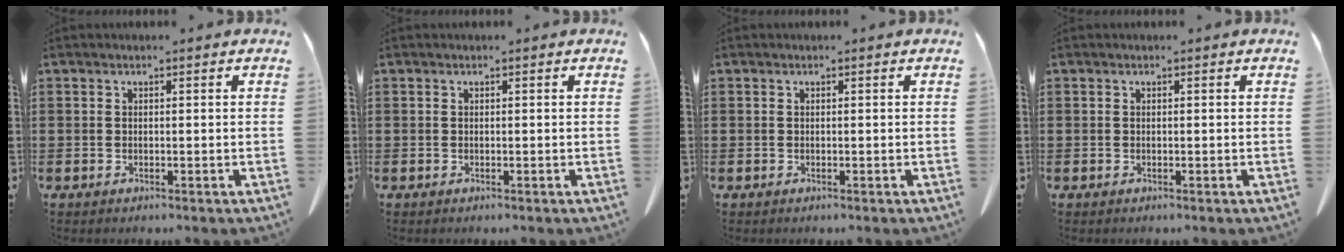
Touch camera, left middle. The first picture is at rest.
{"total": 0.0}
{"total": 0.0}
{"total": 0.0}